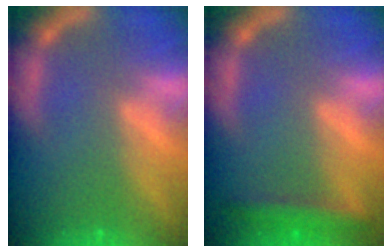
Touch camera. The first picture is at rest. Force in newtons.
{"total": 2.9}